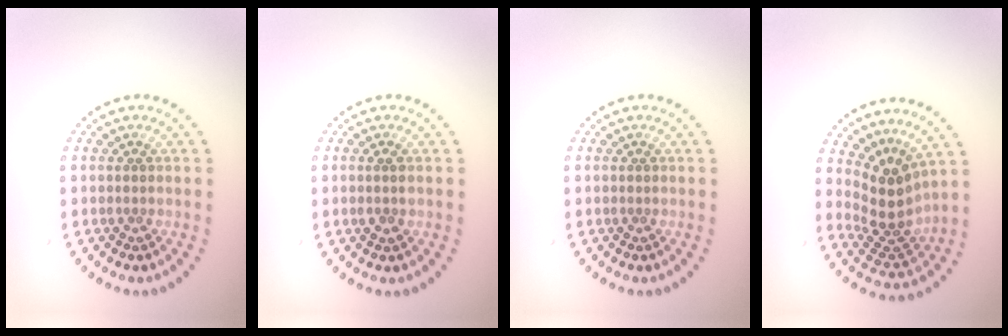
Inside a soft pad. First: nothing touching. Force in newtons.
{"total": 1.2, "press": 1.1, "slide": 0.6}
{"total": 0.0}
{"total": 3.8, "press": 2.7, "slide": 2.7}